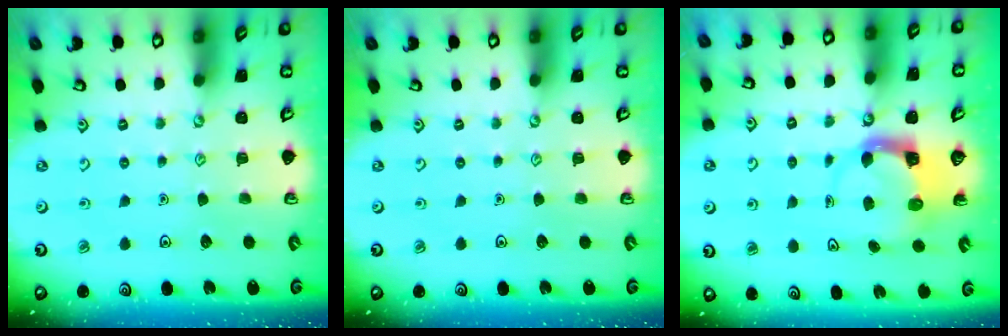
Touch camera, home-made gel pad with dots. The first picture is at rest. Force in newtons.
{"total": 0.0}
{"total": 3.7, "press": 3.7, "slide": 0.5}